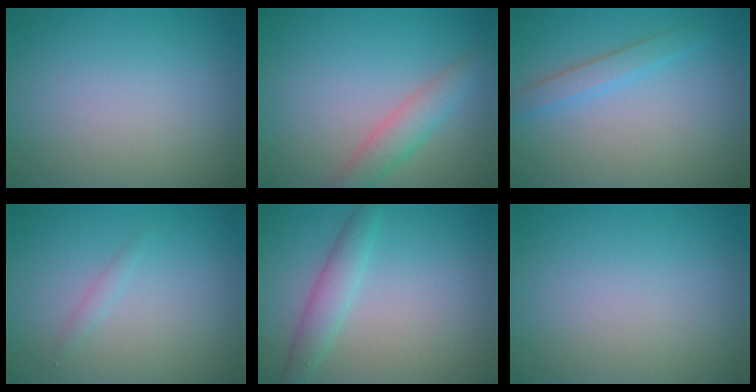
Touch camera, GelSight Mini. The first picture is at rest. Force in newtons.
{"total": 2.9, "press": 2.9, "slide": 0.1}
{"total": 1.8, "press": 1.8, "slide": 0.1}
{"total": 0.8, "press": 0.8, "slide": 0.0}
{"total": 2.5, "press": 2.5, "slide": 0.0}
{"total": 0.0}